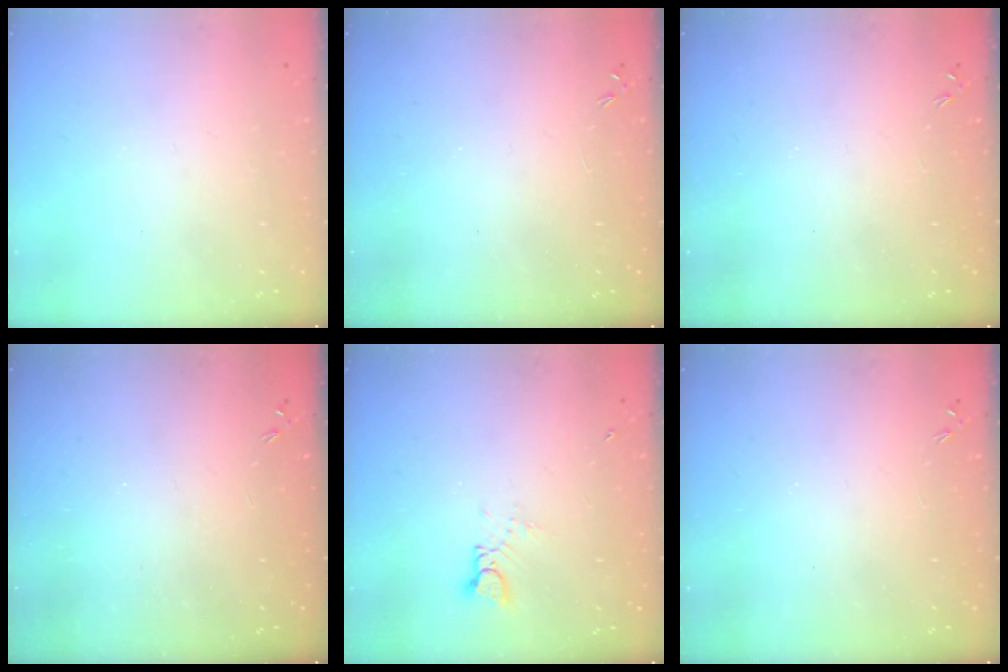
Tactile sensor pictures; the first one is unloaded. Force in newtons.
{"total": 0.0}
{"total": 0.0}
{"total": 0.0}
{"total": 2.7, "press": 2.7, "slide": 0.2}
{"total": 0.0}